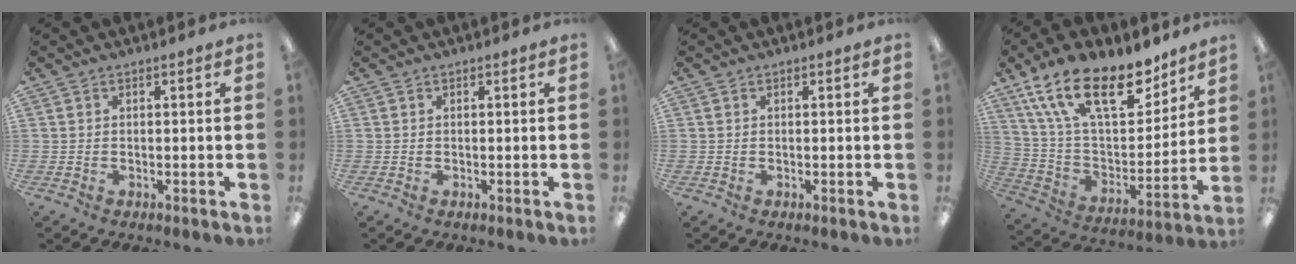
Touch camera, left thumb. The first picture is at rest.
{"total": 0.0}
{"total": 0.0}
{"total": 22.8, "force": [14.9, 9.9, 14.2], "torque": [-0.251, -0.085, 0.262]}